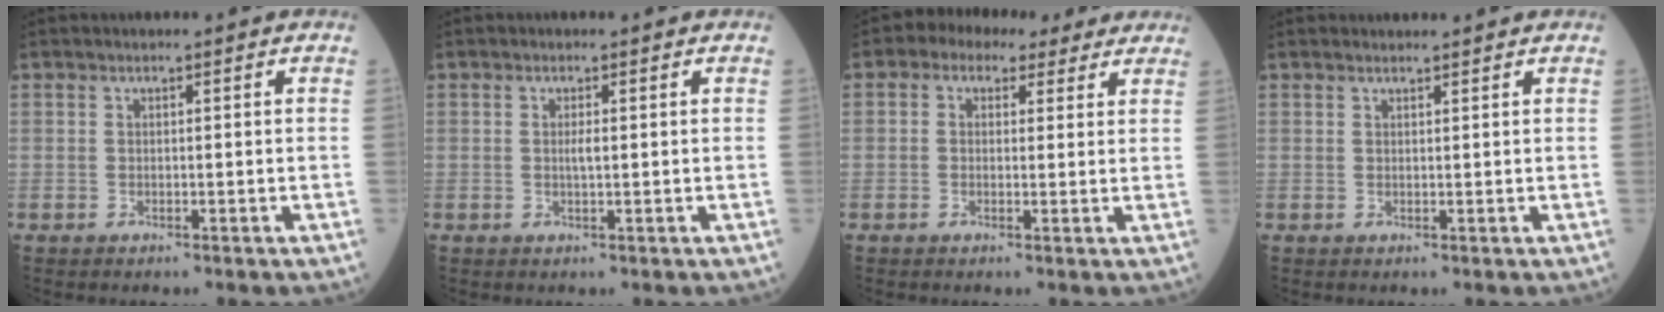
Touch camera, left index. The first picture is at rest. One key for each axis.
{"total": 1.1, "fx": 0.2, "fy": 0.1, "fz": 1.1, "tx": -0.025, "ty": -0.001, "tz": 0.003}
{"total": 7.1, "fx": 4.8, "fy": 4.2, "fz": 3.1, "tx": -0.045, "ty": 0.040, "tz": 0.062}
{"total": 2.1, "fx": 2.1, "fy": 0.1, "fz": 0.3, "tx": -0.009, "ty": 0.012, "tz": 0.032}